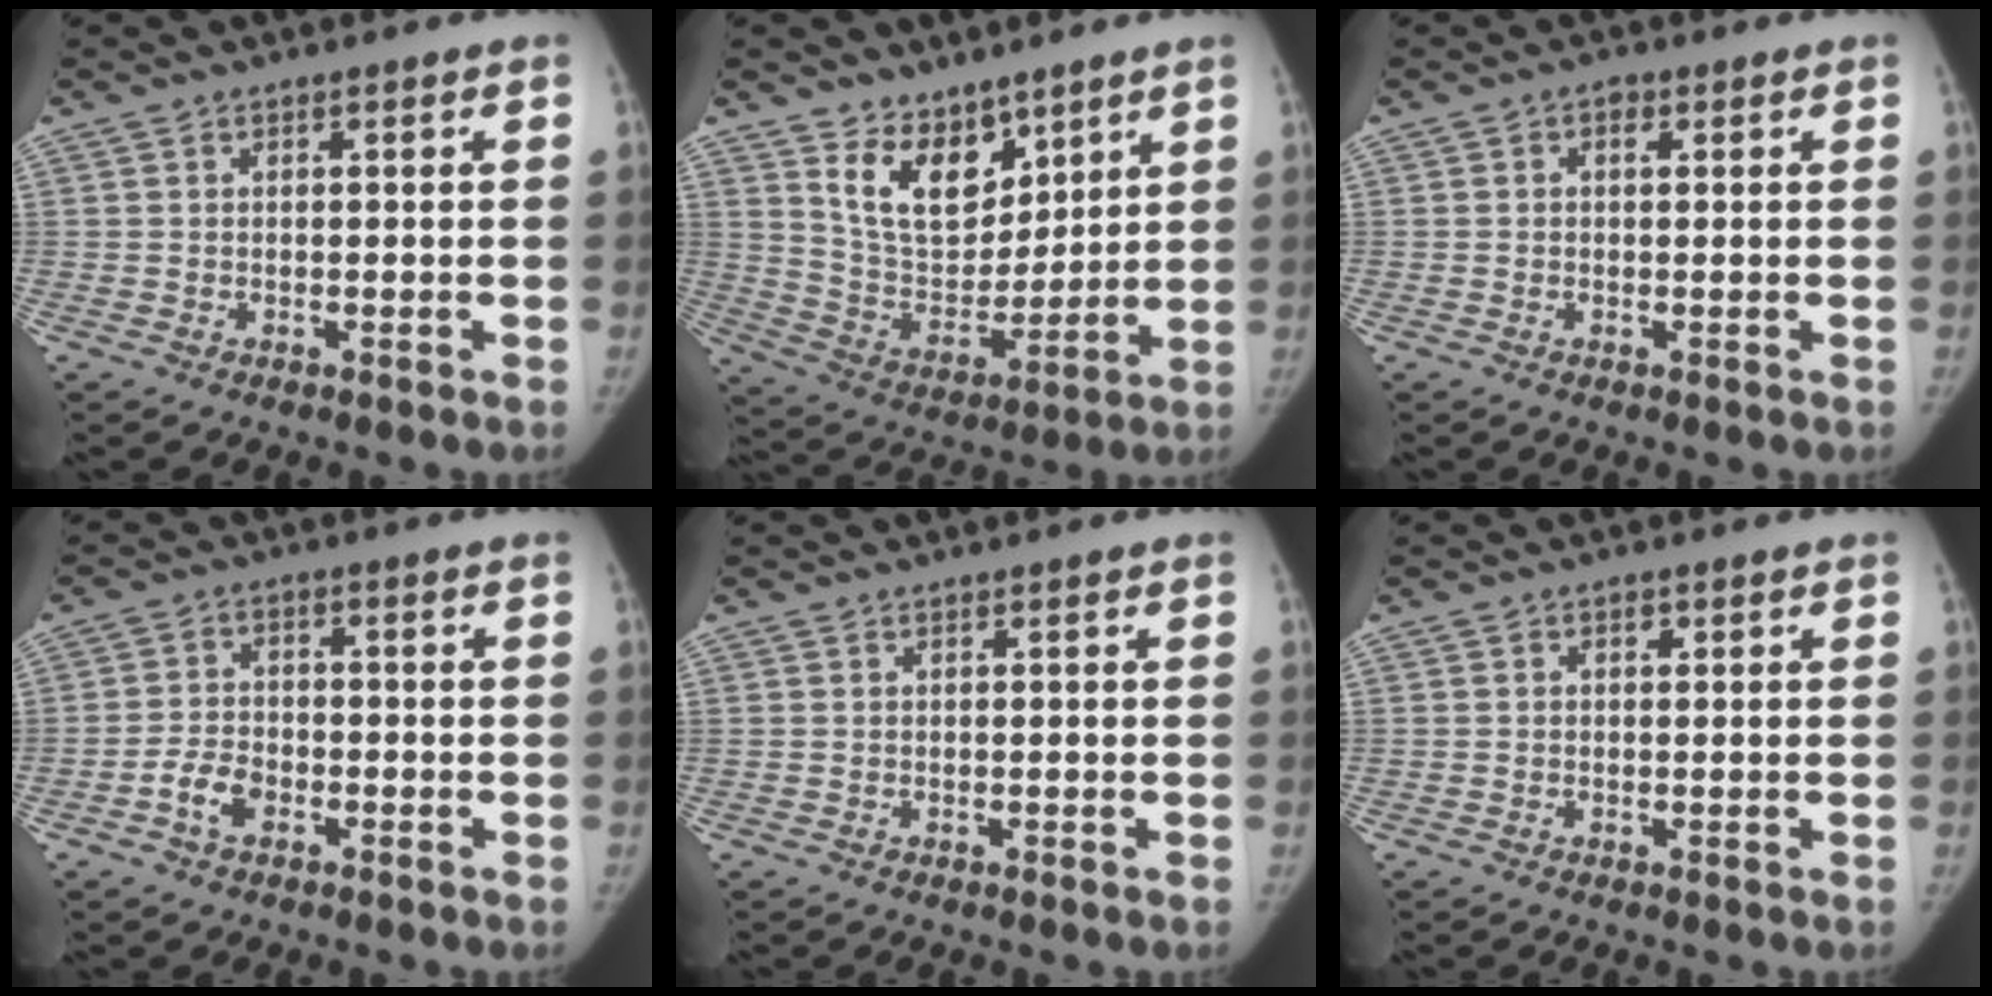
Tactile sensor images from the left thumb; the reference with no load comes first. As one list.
[{"total": 12.6, "force": [8.1, 7.4, 6.1], "torque": [-0.060, -0.067, 0.160]}, {"total": 1.6, "force": [0.4, 1.1, 1.0], "torque": [-0.010, 0.004, 0.002]}, {"total": 4.7, "force": [-2.4, 2.9, 2.7], "torque": [-0.047, 0.021, -0.049]}, {"total": 0.0}, {"total": 0.9, "force": [0.3, 0.6, 0.5], "torque": [-0.003, 0.001, 0.002]}]